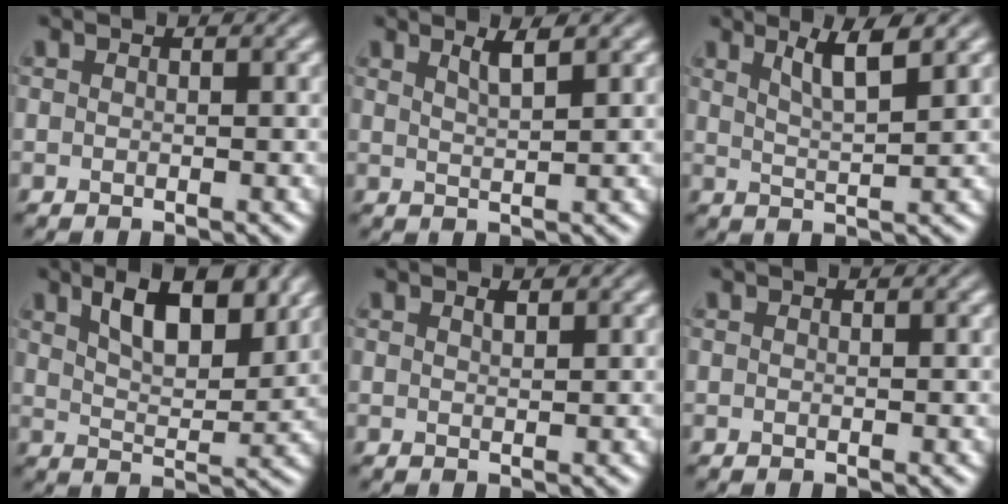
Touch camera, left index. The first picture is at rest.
{"total": 2.1, "force": [1.3, 0.5, 1.6], "torque": [-0.017, 0.004, 0.018]}
{"total": 3.7, "force": [2.2, 0.7, 2.9], "torque": [-0.041, -0.001, 0.039]}
{"total": 6.8, "force": [3.8, 2.7, 4.9], "torque": [-0.083, 0.001, 0.064]}
{"total": 0.7, "force": [0.5, 0.1, 0.4], "torque": [-0.006, -0.002, 0.010]}
{"total": 0.0}